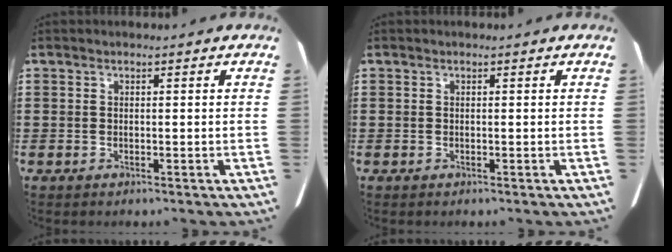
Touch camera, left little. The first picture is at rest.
{"total": 0.0}